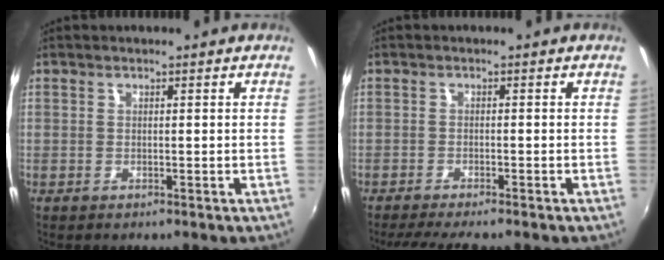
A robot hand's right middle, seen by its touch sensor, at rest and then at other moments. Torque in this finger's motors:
{"motor_torque": [0.96, -0.93, 0.18, 0.13]}